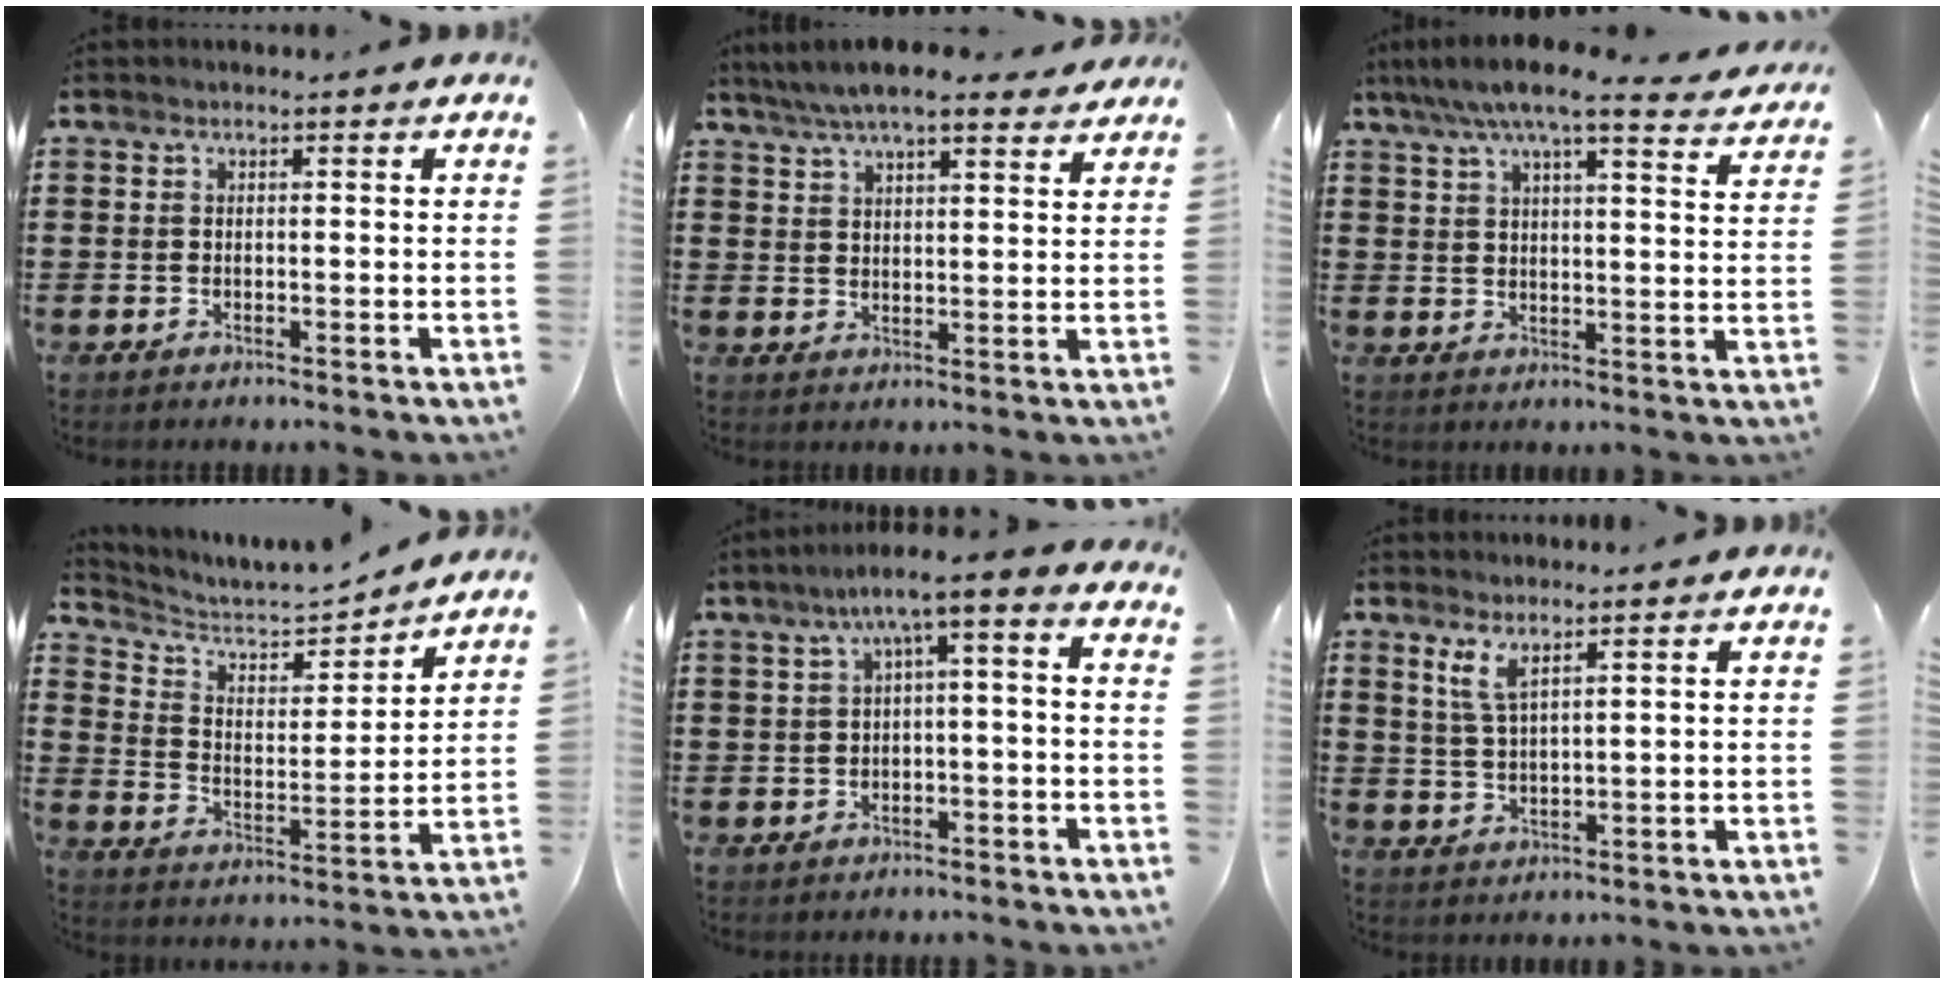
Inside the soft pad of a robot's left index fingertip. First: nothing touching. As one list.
[{"total": 6.4, "force": [5.8, 0.9, 2.7], "torque": [-0.069, -0.013, 0.105]}, {"total": 7.8, "force": [6.6, 0.3, 4.1], "torque": [-0.092, -0.030, 0.113]}, {"total": 4.8, "force": [4.2, 1.7, 1.6], "torque": [-0.055, -0.027, 0.065]}, {"total": 3.8, "force": [-1.1, 0.4, 3.7], "torque": [-0.074, -0.005, -0.031]}, {"total": 3.7, "force": [2.6, 0.6, 2.6], "torque": [-0.059, 0.000, 0.047]}]